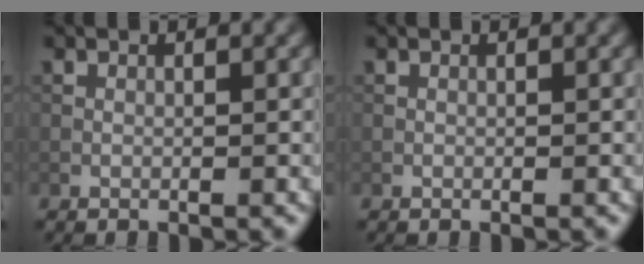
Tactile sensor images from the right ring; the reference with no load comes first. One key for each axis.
{"total": 0.0}